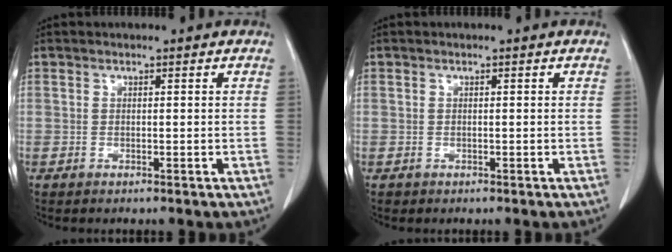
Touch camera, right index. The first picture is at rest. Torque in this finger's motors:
{"motor_torque": [-0.53, -0.10, -1.00, -0.21]}